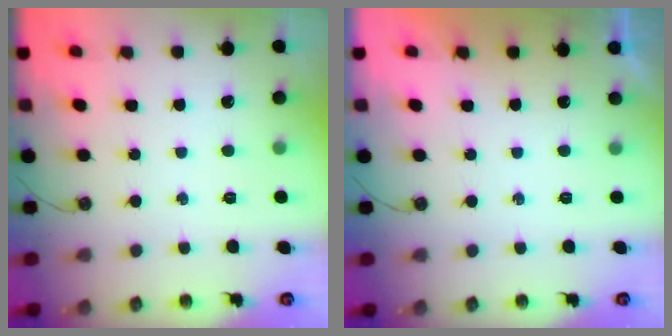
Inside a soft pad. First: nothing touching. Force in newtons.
{"total": 0.0}